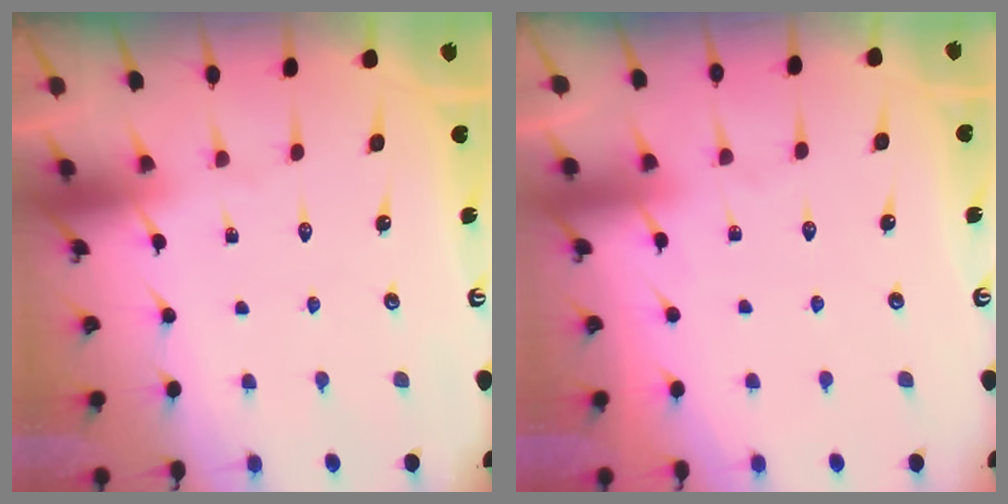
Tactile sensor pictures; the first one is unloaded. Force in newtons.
{"total": 3.9, "press": 3.9, "slide": 0.5}